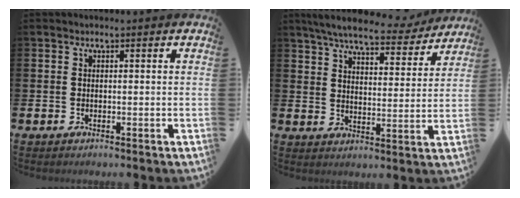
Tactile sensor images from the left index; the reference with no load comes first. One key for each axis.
{"total": 7.2, "fx": 6.6, "fy": 1.4, "fz": 2.6, "tx": -0.059, "ty": -0.040, "tz": 0.111}